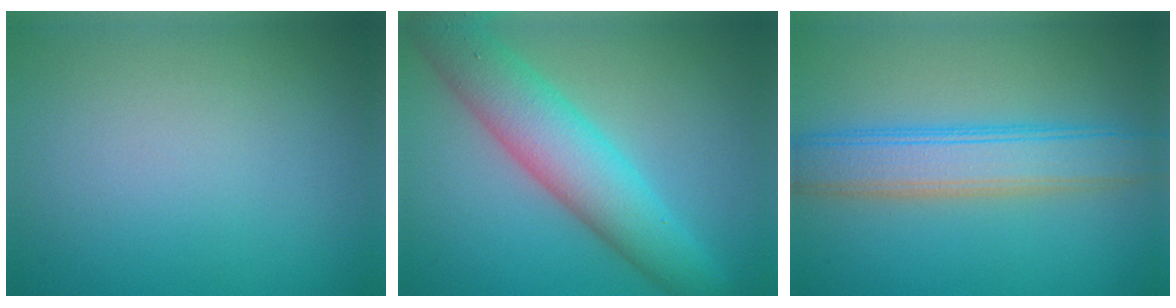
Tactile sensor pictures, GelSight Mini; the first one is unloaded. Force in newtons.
{"total": 7.4, "press": 7.4, "slide": 0.4}
{"total": 5.6, "press": 5.6, "slide": 0.1}